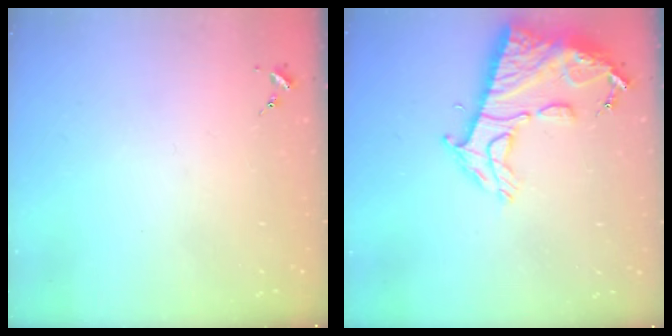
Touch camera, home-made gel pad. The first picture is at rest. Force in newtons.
{"total": 15.3, "press": 15.3, "slide": 1.4}